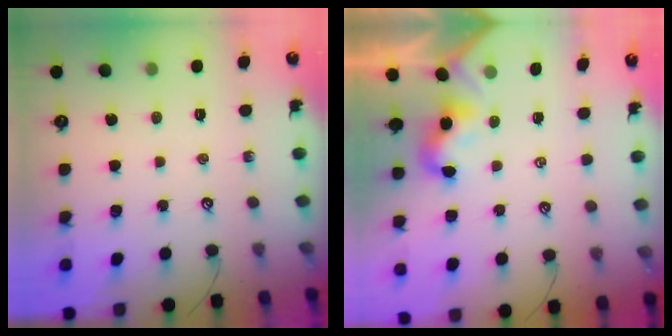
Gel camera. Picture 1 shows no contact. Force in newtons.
{"total": 0.6, "press": 0.4, "slide": 0.4}